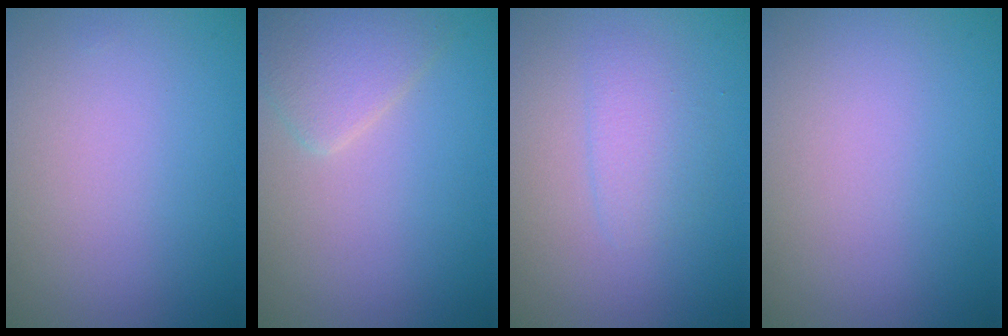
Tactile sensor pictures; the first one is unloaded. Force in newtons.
{"total": 2.8, "press": 2.8, "slide": 0.1}
{"total": 2.0, "press": 2.0, "slide": 0.1}
{"total": 0.0}